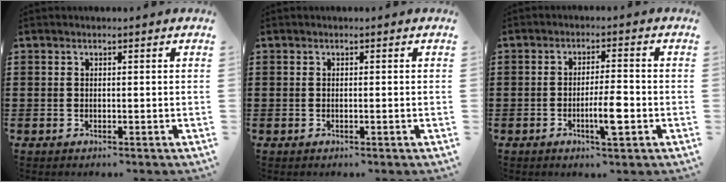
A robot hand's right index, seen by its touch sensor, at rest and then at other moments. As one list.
[{"total": 0.0}, {"total": 5.4, "force": [-1.9, 0.8, 5.0], "torque": [-0.087, -0.006, -0.033]}]